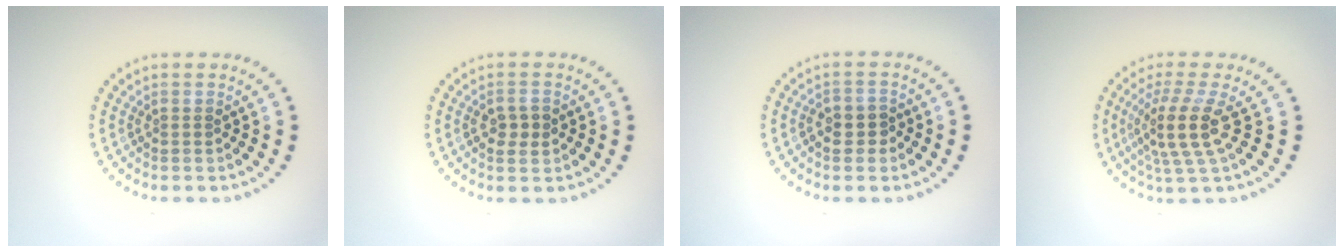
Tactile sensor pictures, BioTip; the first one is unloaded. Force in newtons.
{"total": 1.9, "press": 1.9, "slide": 0.2}
{"total": 2.3, "press": 2.2, "slide": 0.8}
{"total": 4.1, "press": 2.9, "slide": 2.8}